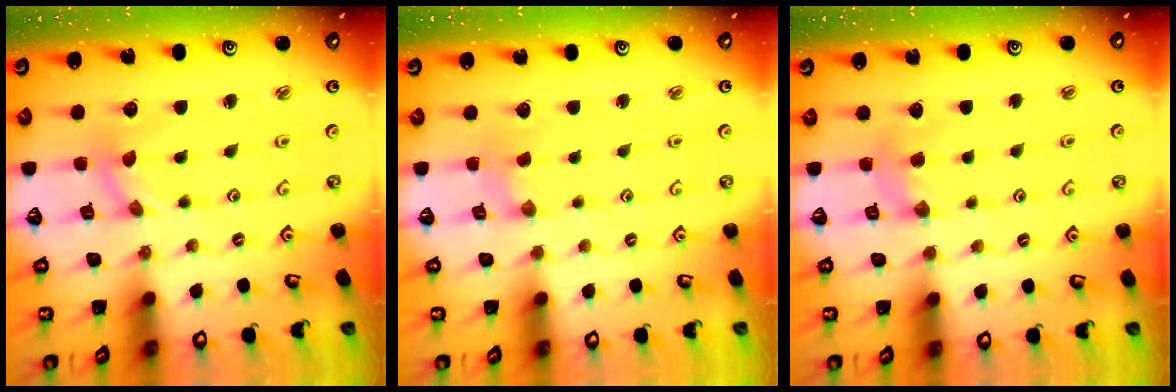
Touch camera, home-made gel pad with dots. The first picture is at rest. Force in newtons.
{"total": 0.7, "press": 0.7, "slide": 0.2}
{"total": 3.8, "press": 3.8, "slide": 0.7}